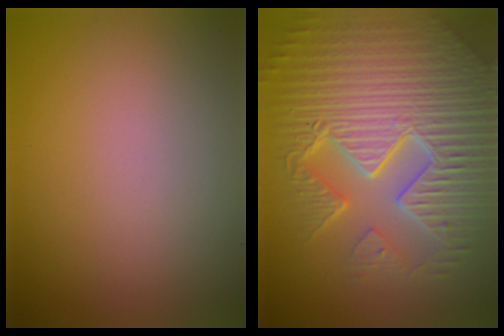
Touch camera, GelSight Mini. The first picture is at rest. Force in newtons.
{"total": 11.1, "press": 7.2, "slide": 8.5}